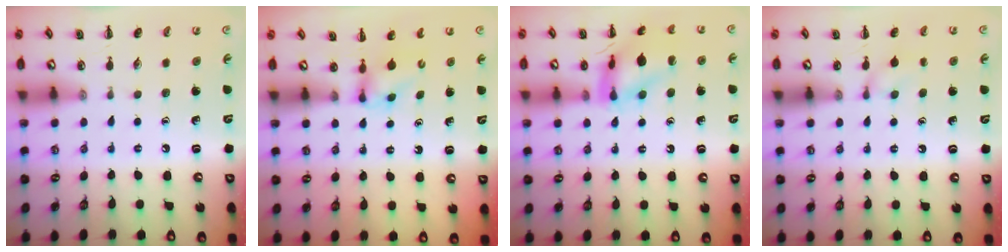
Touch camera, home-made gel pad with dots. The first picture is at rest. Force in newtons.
{"total": 2.8, "press": 2.5, "slide": 1.3}
{"total": 13.2, "press": 13.2, "slide": 0.7}
{"total": 6.0, "press": 5.8, "slide": 1.6}